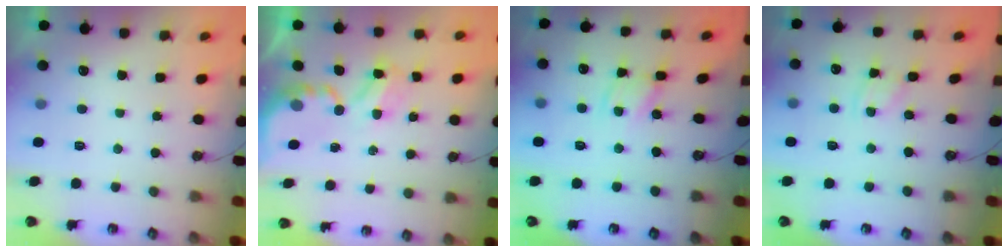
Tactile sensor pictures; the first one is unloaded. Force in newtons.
{"total": 3.7, "press": 3.7, "slide": 0.2}
{"total": 4.5, "press": 4.5, "slide": 0.3}
{"total": 2.8, "press": 2.8, "slide": 0.4}